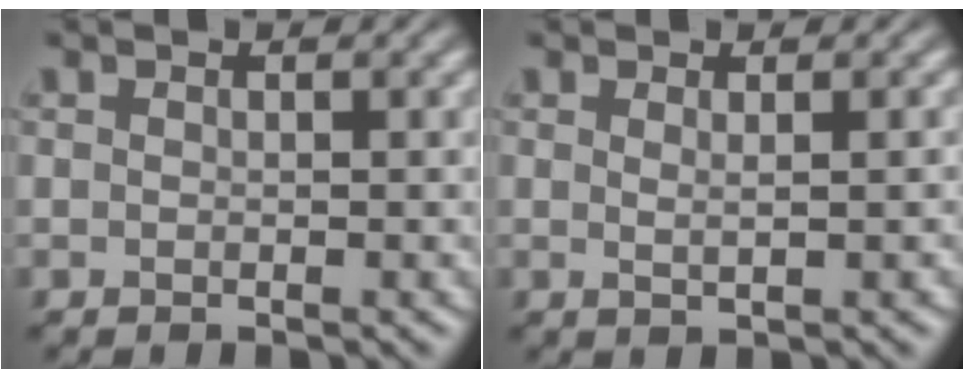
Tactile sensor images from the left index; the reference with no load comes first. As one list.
[{"total": 1.2, "force": [0.4, 0.3, 1.0], "torque": [-0.021, -0.004, 0.002]}]